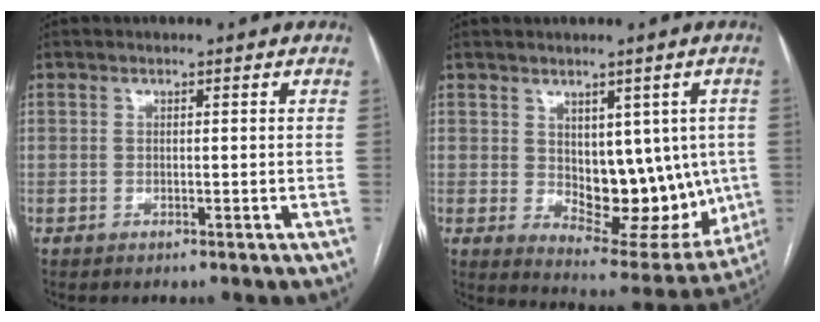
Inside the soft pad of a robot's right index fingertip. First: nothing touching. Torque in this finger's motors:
{"motor_torque": [1.32, 0.73, 0.16, 0.04]}